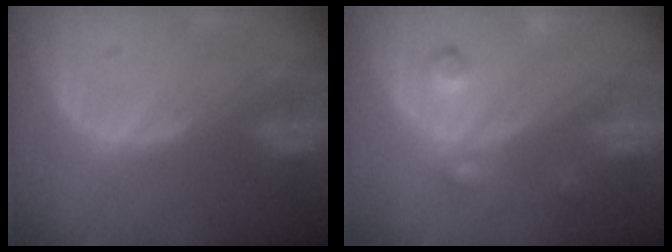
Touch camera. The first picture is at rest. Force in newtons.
{"total": 3.6, "press": 3.5, "slide": 0.1}